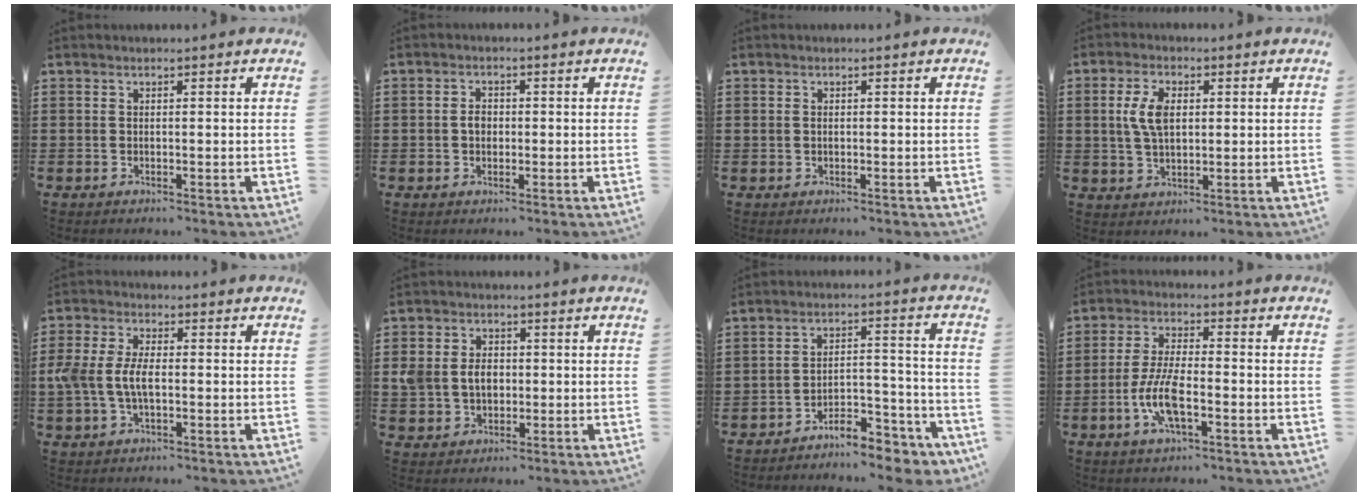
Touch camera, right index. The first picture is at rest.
{"total": 2.1, "force": [-0.2, 1.5, 1.5], "torque": [-0.029, 0.007, -0.005]}
{"total": 0.6, "force": [0.1, 0.5, 0.3], "torque": [-0.008, 0.003, 0.002]}
{"total": 5.8, "force": [0.9, 3.1, 4.8], "torque": [-0.108, 0.010, 0.013]}
{"total": 5.8, "force": [-0.8, 3.1, 4.8], "torque": [-0.130, -0.008, -0.027]}
{"total": 5.3, "force": [0.2, 4.3, 3.1], "torque": [-0.075, 0.007, -0.005]}
{"total": 6.7, "force": [-6.3, 1.4, 1.8], "torque": [-0.023, 0.022, -0.122]}
{"total": 8.1, "force": [-2.6, 2.7, 7.2], "torque": [-0.165, -0.013, -0.055]}